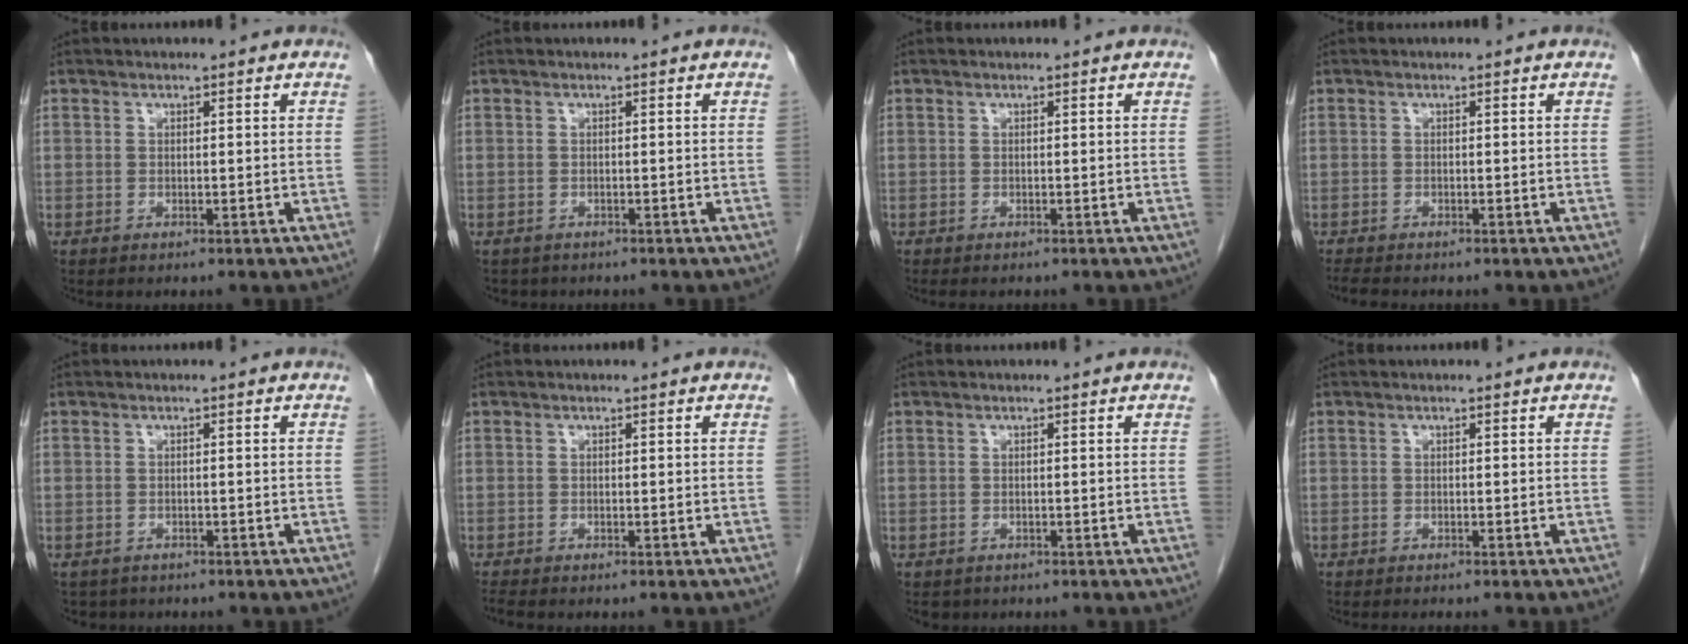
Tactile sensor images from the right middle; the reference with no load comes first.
{"total": 2.0, "force": [-1.6, 1.2, 0.2], "torque": [-0.012, 0.000, -0.023]}
{"total": 1.4, "force": [-1.2, 0.4, 0.6], "torque": [-0.012, -0.004, -0.013]}
{"total": 2.4, "force": [-2.1, 0.5, 1.1], "torque": [-0.024, -0.007, -0.033]}
{"total": 2.8, "force": [-2.3, 1.6, 0.1], "torque": [-0.007, 0.000, -0.034]}
{"total": 0.9, "force": [-0.9, -0.2, 0.1], "torque": [-0.014, -0.006, -0.019]}
{"total": 1.5, "force": [-1.1, 1.0, 0.2], "torque": [-0.012, -0.001, -0.012]}
{"total": 1.8, "force": [-1.6, -0.2, 0.9], "torque": [-0.009, 0.001, -0.021]}